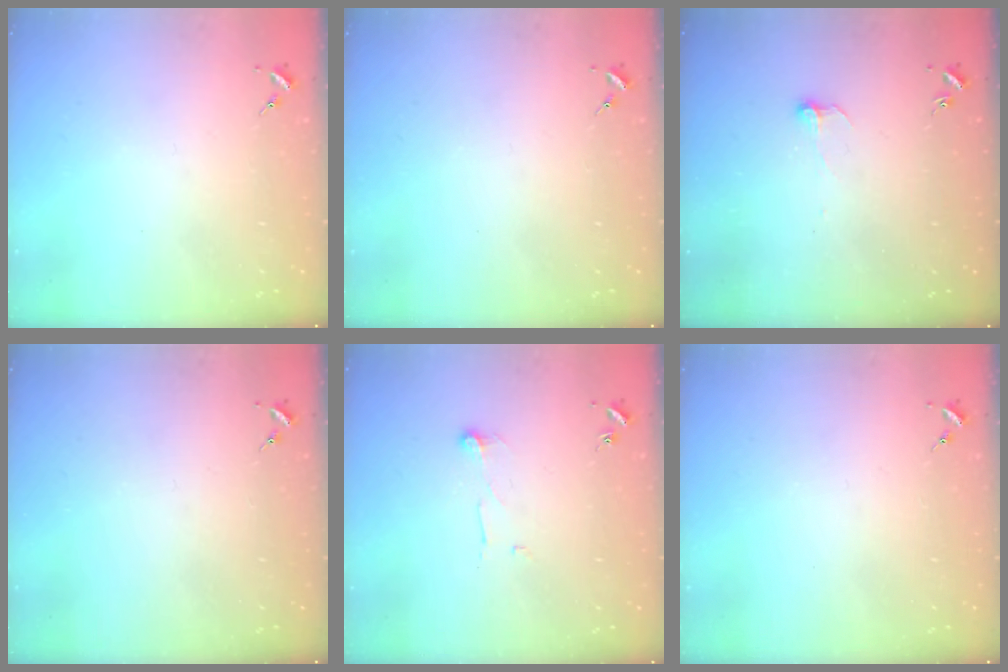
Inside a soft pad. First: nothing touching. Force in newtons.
{"total": 0.0}
{"total": 5.3, "press": 5.3, "slide": 0.6}
{"total": 0.0}
{"total": 5.6, "press": 5.6, "slide": 0.3}
{"total": 0.0}